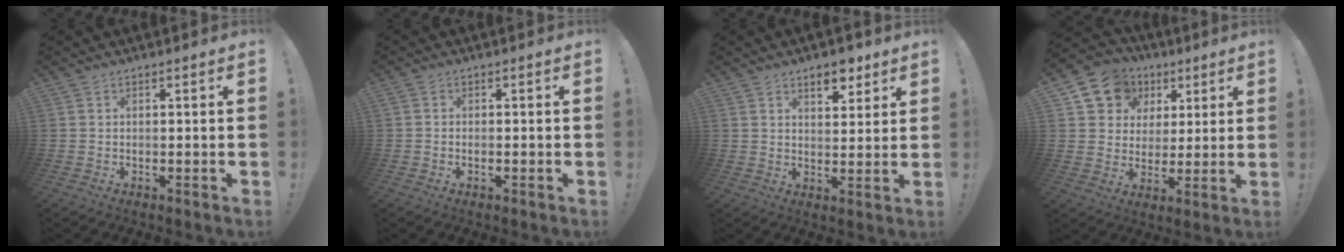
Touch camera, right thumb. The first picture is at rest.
{"total": 1.0, "force": [-0.7, 0.4, 0.6], "torque": [-0.012, 0.002, -0.012]}
{"total": 7.3, "force": [4.8, 3.8, 4.0], "torque": [-0.035, -0.025, 0.080]}
{"total": 12.1, "force": [5.5, 10.1, 3.8], "torque": [-0.062, -0.027, 0.112]}